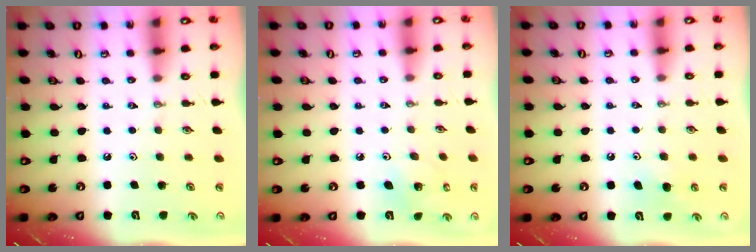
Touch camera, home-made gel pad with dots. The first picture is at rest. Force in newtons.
{"total": 4.6, "press": 4.6, "slide": 0.2}
{"total": 6.4, "press": 6.4, "slide": 0.4}